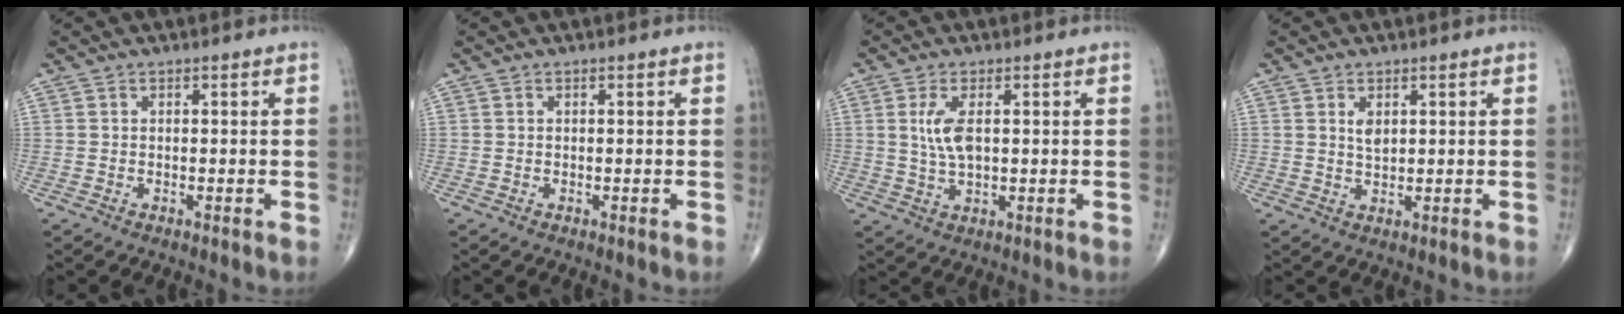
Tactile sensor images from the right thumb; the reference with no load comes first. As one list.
[{"total": 0.0}, {"total": 5.5, "force": [1.1, 2.4, 4.9], "torque": [-0.103, -0.004, 0.025]}, {"total": 2.4, "force": [1.0, 1.3, 1.8], "torque": [-0.027, -0.008, 0.021]}]